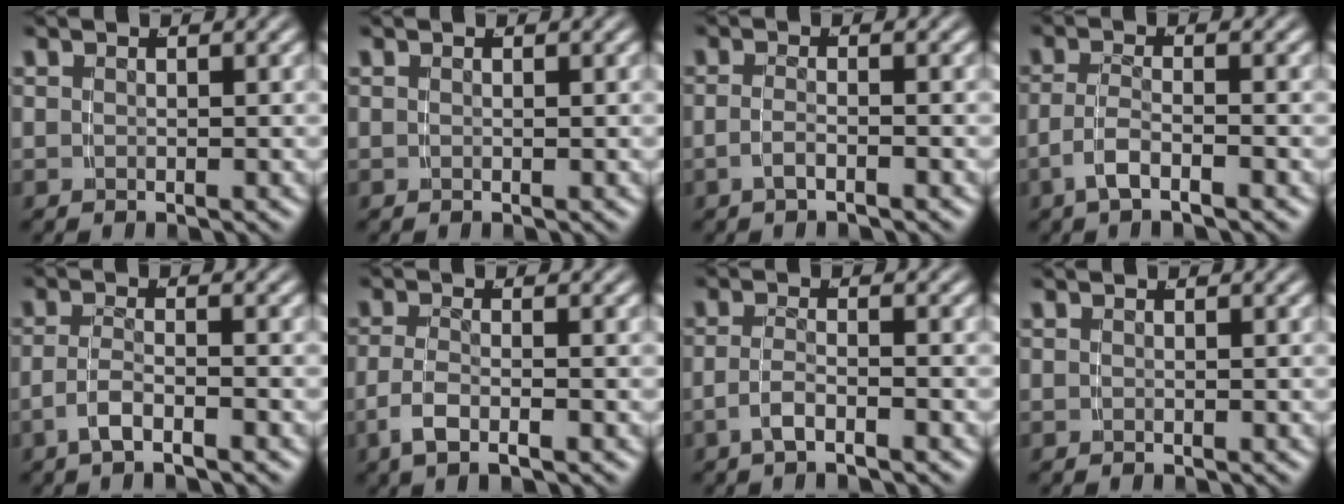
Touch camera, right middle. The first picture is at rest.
{"total": 0.0}
{"total": 1.7, "force": [-1.3, -0.4, 1.0], "torque": [-0.024, -0.010, -0.018]}
{"total": 2.7, "force": [-1.7, 0.5, 2.0], "torque": [-0.041, -0.013, -0.024]}
{"total": 2.4, "force": [-1.6, 0.4, 1.7], "torque": [-0.034, -0.010, -0.026]}
{"total": 2.6, "force": [-1.4, 0.6, 2.1], "torque": [-0.051, -0.012, -0.018]}
{"total": 2.1, "force": [-1.5, 0.1, 1.5], "torque": [-0.030, -0.012, -0.022]}
{"total": 0.0}